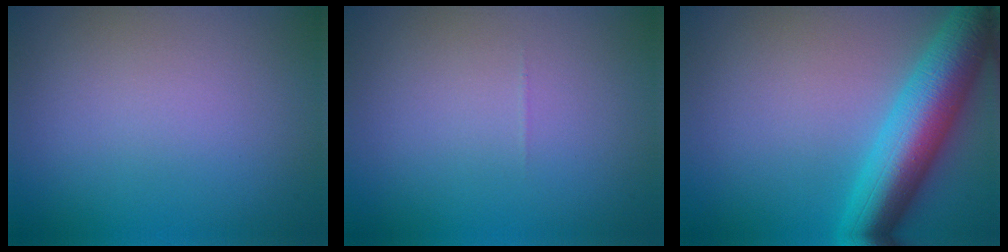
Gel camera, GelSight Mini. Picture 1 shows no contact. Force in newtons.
{"total": 0.0}
{"total": 8.9, "press": 8.9, "slide": 0.1}